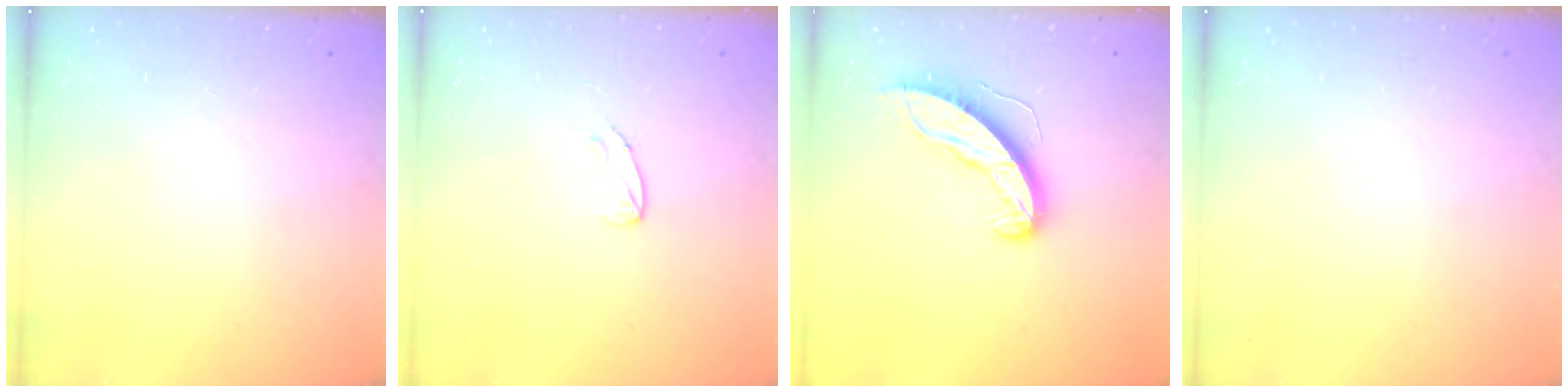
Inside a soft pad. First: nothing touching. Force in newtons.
{"total": 5.0, "press": 5.0, "slide": 0.5}
{"total": 11.0, "press": 11.0, "slide": 0.9}
{"total": 0.0}